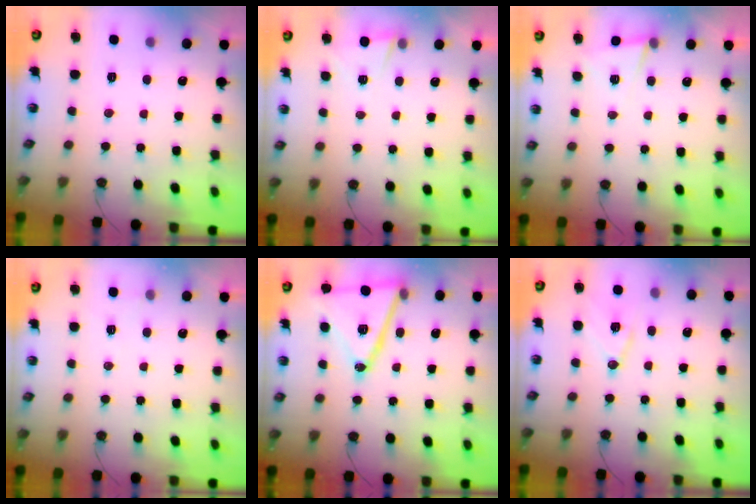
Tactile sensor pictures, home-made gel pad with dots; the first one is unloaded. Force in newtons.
{"total": 1.5, "press": 1.3, "slide": 0.8}
{"total": 3.0, "press": 2.7, "slide": 1.2}
{"total": 4.8, "press": 2.3, "slide": 4.3}
{"total": 18.7, "press": 18.4, "slide": 3.4}
{"total": 10.8, "press": 10.8, "slide": 0.7}